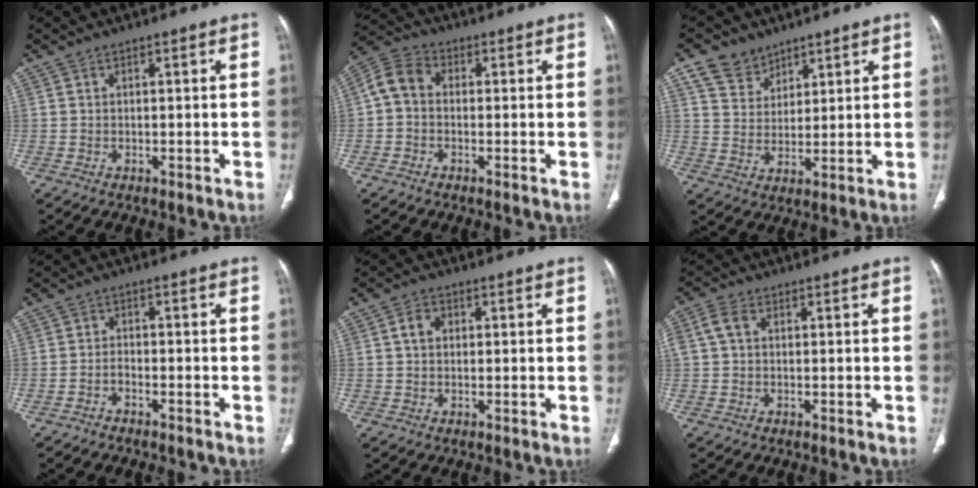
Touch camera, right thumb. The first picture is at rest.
{"total": 6.3, "force": [0.0, 4.7, 4.2], "torque": [-0.073, 0.020, -0.016]}
{"total": 7.2, "force": [4.9, 5.0, 1.7], "torque": [-0.008, -0.026, 0.098]}
{"total": 1.9, "force": [-1.6, 0.7, 0.7], "torque": [-0.014, 0.021, -0.027]}
{"total": 3.3, "force": [0.6, 2.4, 2.1], "torque": [-0.033, 0.008, 0.009]}
{"total": 3.8, "force": [0.6, 2.6, 2.7], "torque": [-0.069, 0.014, 0.009]}